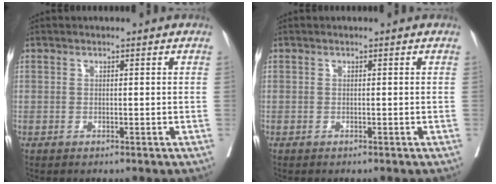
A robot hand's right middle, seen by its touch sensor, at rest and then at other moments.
{"total": 0.0}